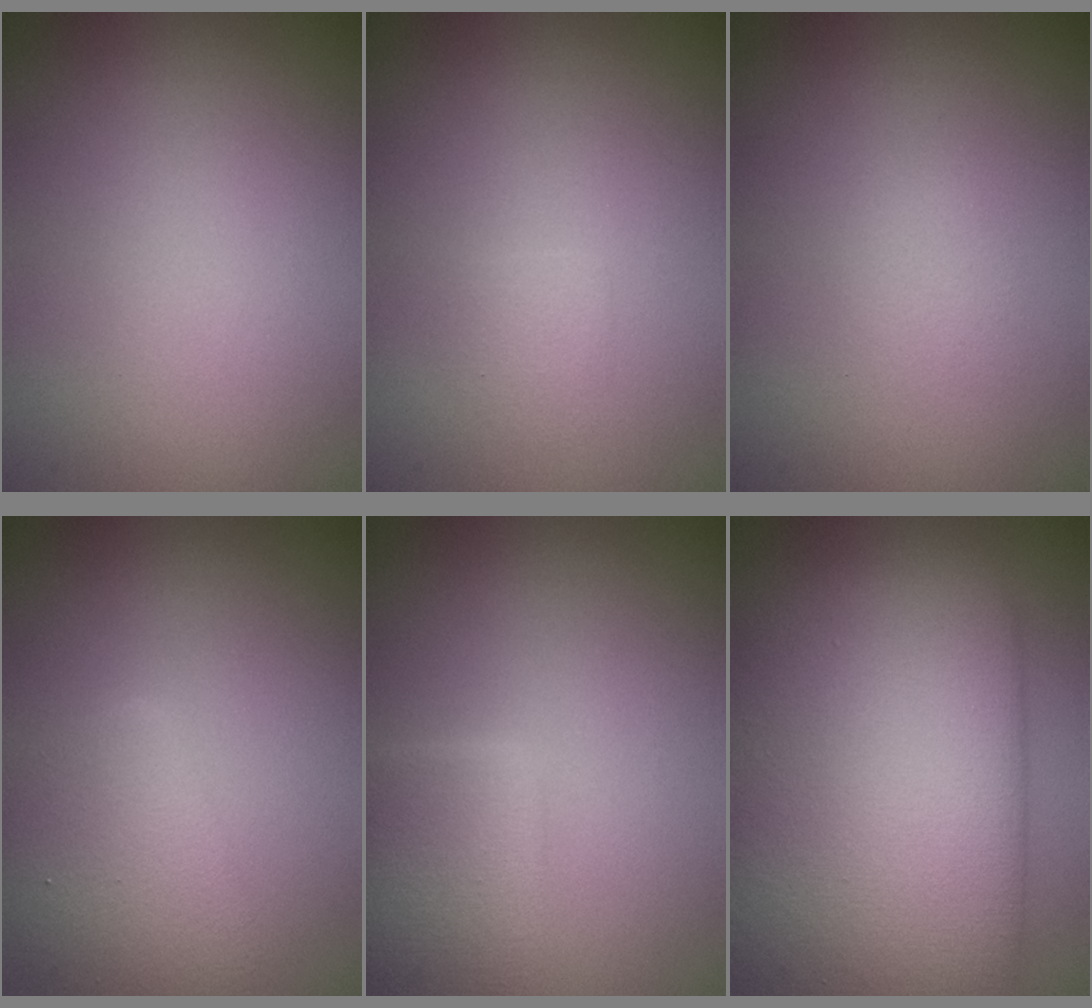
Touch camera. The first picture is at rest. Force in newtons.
{"total": 0.8, "press": 0.8, "slide": 0.0}
{"total": 0.7, "press": 0.7, "slide": 0.0}
{"total": 4.2, "press": 4.2, "slide": 0.2}
{"total": 4.5, "press": 4.5, "slide": 0.1}
{"total": 12.1, "press": 12.1, "slide": 0.3}